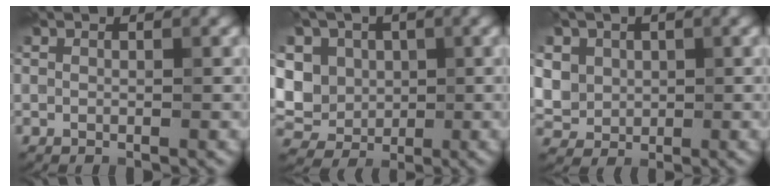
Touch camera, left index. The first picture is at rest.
{"total": 9.5, "force": [1.4, 7.9, 5.1], "torque": [-0.106, 0.019, -0.006]}
{"total": 6.8, "force": [2.2, 5.6, 3.2], "torque": [-0.078, 0.016, 0.029]}